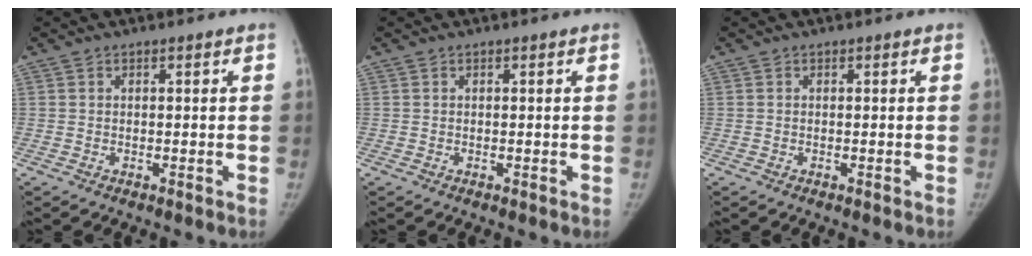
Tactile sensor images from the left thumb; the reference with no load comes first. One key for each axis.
{"total": 0.0}
{"total": 0.0}